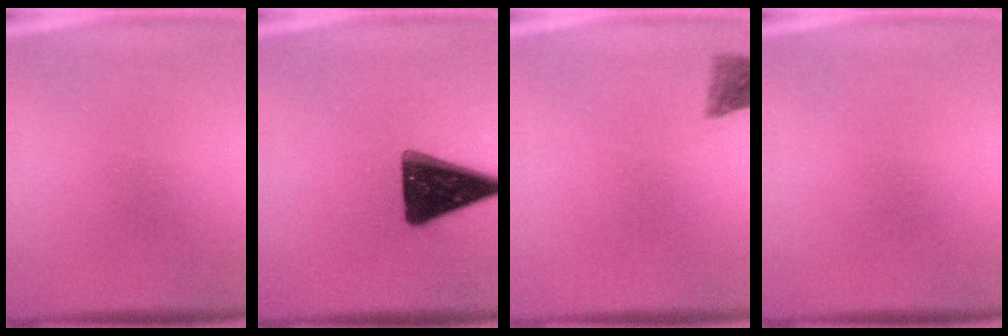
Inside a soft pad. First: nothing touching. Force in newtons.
{"total": 15.4}
{"total": 2.8}
{"total": 0.0}